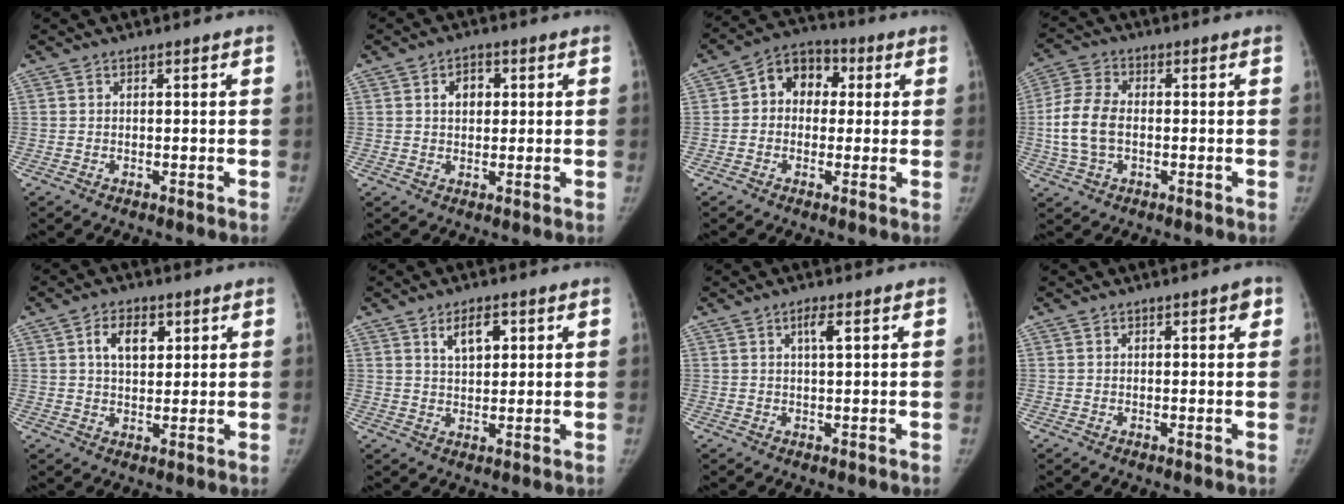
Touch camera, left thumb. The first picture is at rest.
{"total": 4.4, "force": [1.2, 3.2, 2.9], "torque": [-0.024, 0.003, 0.017]}
{"total": 9.2, "force": [1.4, 7.2, 5.5], "torque": [-0.048, 0.021, 0.005]}
{"total": 9.1, "force": [-1.0, 5.6, 7.1], "torque": [-0.154, 0.013, -0.025]}
{"total": 6.4, "force": [2.3, 4.0, 4.5], "torque": [-0.053, -0.005, 0.038]}
{"total": 5.3, "force": [2.4, 2.8, 3.8], "torque": [-0.051, -0.010, 0.042]}
{"total": 2.7, "force": [1.0, 0.6, 2.4], "torque": [-0.044, 0.001, 0.019]}
{"total": 1.6, "force": [0.6, 0.7, 1.3], "torque": [-0.007, 0.002, 0.005]}